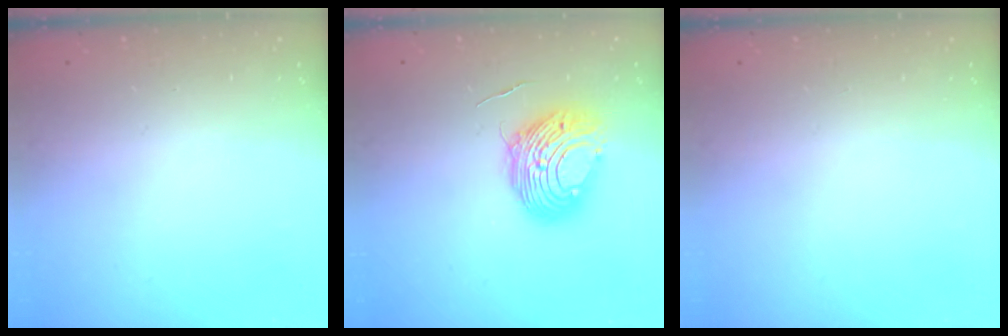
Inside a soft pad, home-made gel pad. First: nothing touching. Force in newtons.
{"total": 9.7, "press": 9.7, "slide": 0.8}
{"total": 0.0}